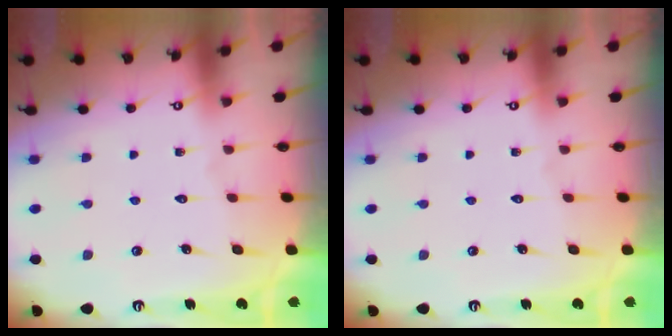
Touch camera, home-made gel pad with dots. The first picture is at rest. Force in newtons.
{"total": 0.0}